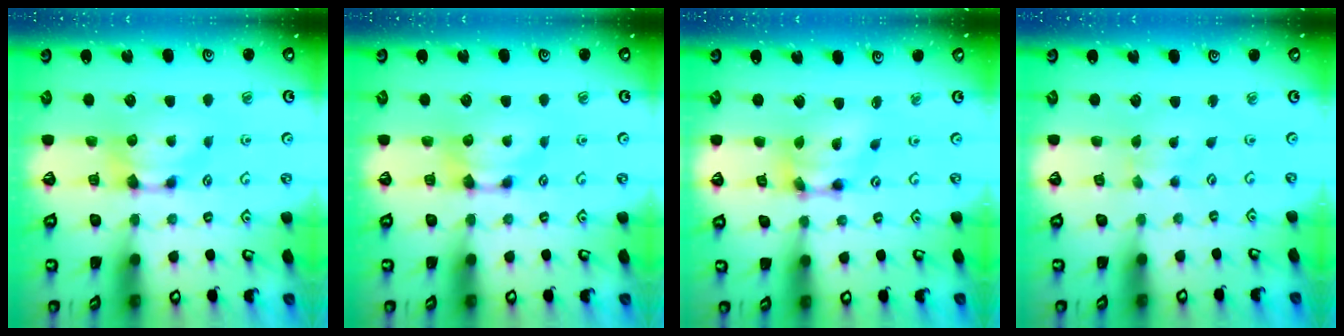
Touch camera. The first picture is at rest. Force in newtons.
{"total": 0.0}
{"total": 6.2, "press": 5.7, "slide": 2.5}
{"total": 2.0, "press": 2.0, "slide": 0.1}